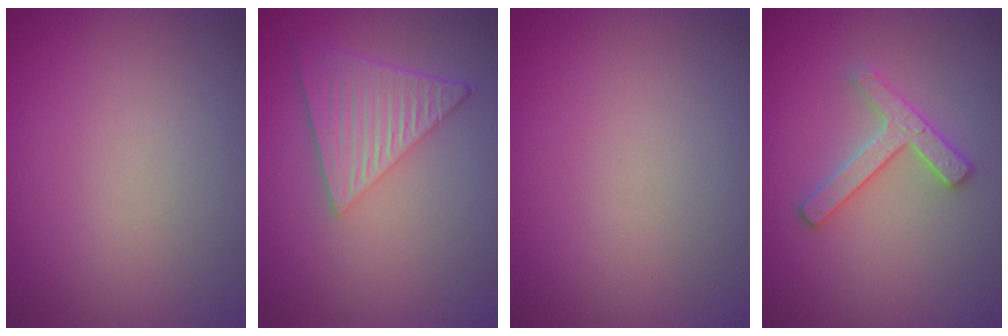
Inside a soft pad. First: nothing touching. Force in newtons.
{"total": 6.3, "press": 4.5, "slide": 4.4}
{"total": 0.0}
{"total": 2.7, "press": 2.6, "slide": 0.5}